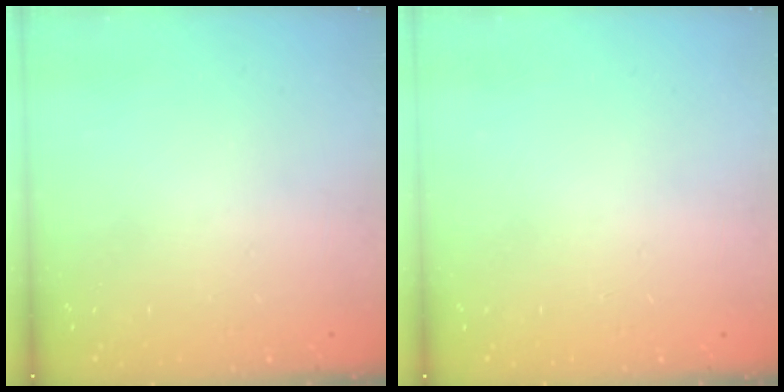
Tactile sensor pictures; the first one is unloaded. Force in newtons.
{"total": 0.0}